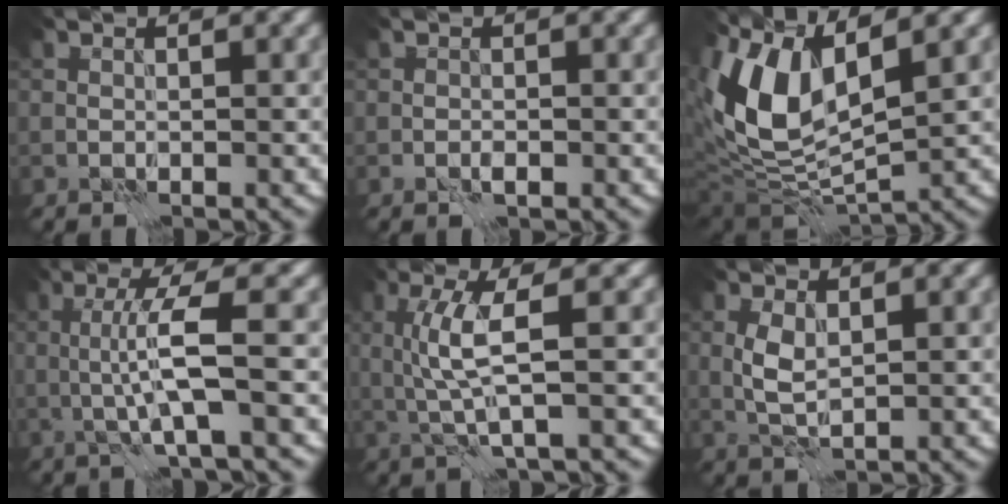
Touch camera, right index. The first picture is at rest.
{"total": 1.2, "force": [-0.4, 0.7, 0.8], "torque": [-0.017, -0.001, -0.009]}
{"total": 9.8, "force": [3.6, 4.7, 7.8], "torque": [-0.167, 0.003, 0.065]}
{"total": 4.6, "force": [-0.5, 0.3, 4.5], "torque": [-0.086, 0.008, -0.012]}
{"total": 4.2, "force": [0.4, 0.7, 4.1], "torque": [-0.092, -0.003, 0.014]}
{"total": 2.3, "force": [0.5, 1.1, 2.0], "torque": [-0.047, 0.001, 0.011]}